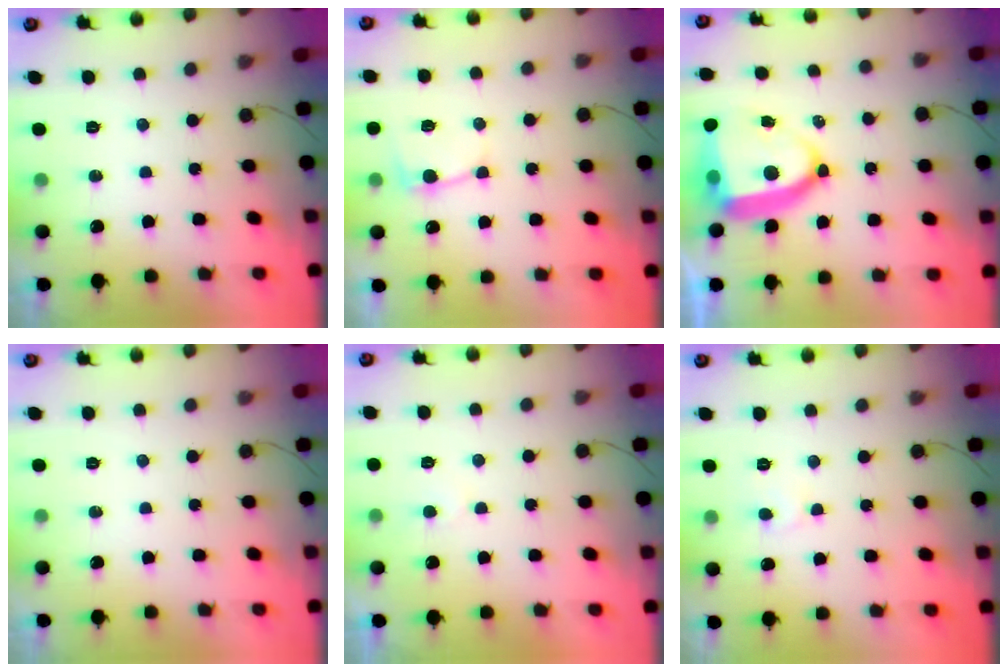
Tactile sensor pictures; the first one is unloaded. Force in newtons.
{"total": 5.7, "press": 5.6, "slide": 0.7}
{"total": 14.4, "press": 14.3, "slide": 1.4}
{"total": 0.0}
{"total": 2.8, "press": 2.8, "slide": 0.3}
{"total": 3.8, "press": 3.8, "slide": 0.5}